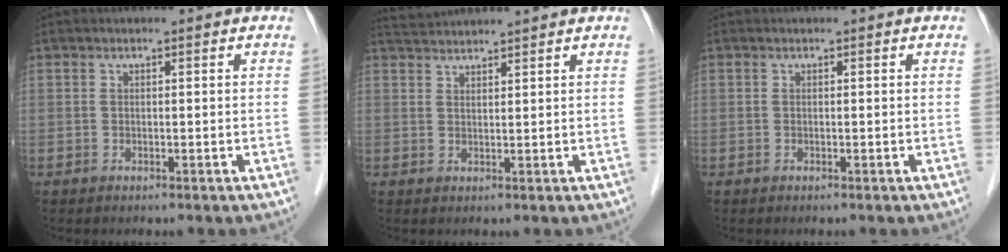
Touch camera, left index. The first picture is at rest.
{"total": 5.2, "force": [5.0, -0.7, 1.2], "torque": [-0.021, 0.031, 0.085]}
{"total": 0.0}